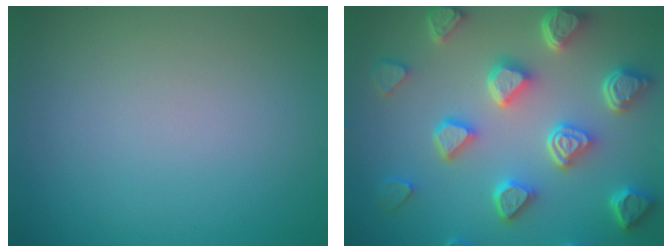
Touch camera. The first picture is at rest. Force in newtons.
{"total": 7.7, "press": 5.9, "slide": 4.9}